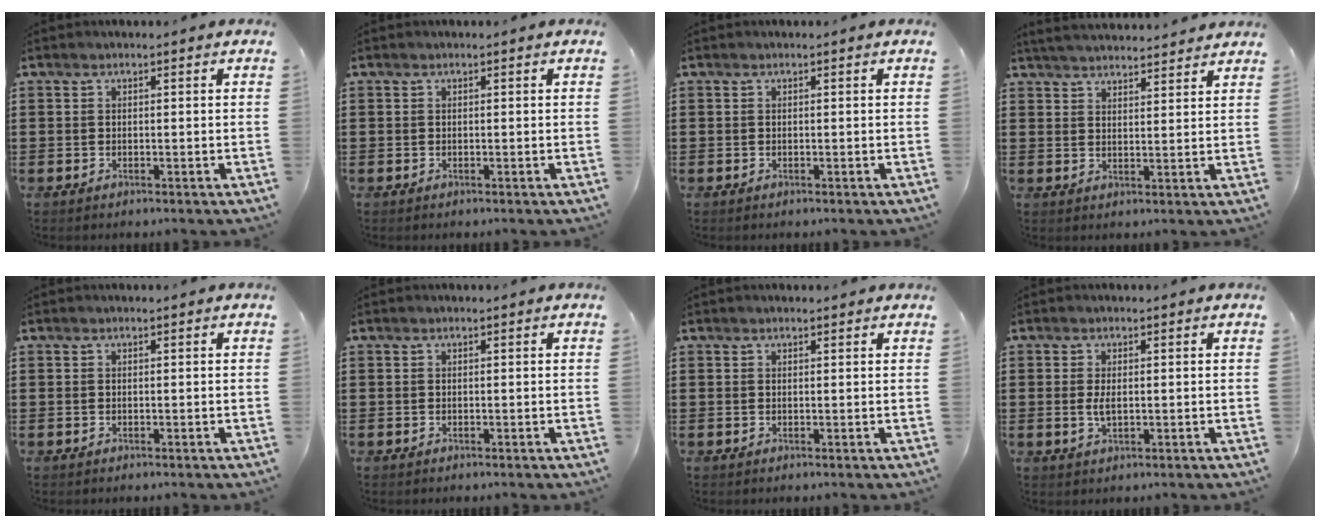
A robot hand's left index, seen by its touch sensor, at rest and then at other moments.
{"total": 0.0}
{"total": 0.0}
{"total": 3.9, "force": [3.9, -0.1, 0.7], "torque": [-0.025, -0.015, 0.070]}
{"total": 0.0}
{"total": 0.0}
{"total": 0.6, "force": [0.5, 0.2, 0.2], "torque": [-0.005, 0.002, 0.010]}
{"total": 2.4, "force": [0.1, 1.0, 2.2], "torque": [-0.050, -0.001, -0.002]}